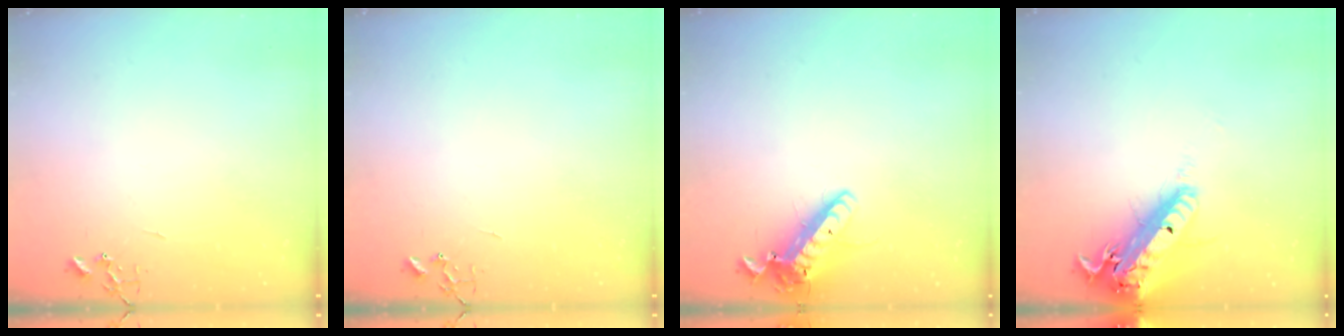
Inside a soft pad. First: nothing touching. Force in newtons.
{"total": 0.0}
{"total": 14.7, "press": 14.4, "slide": 2.9}
{"total": 21.6, "press": 21.0, "slide": 5.0}